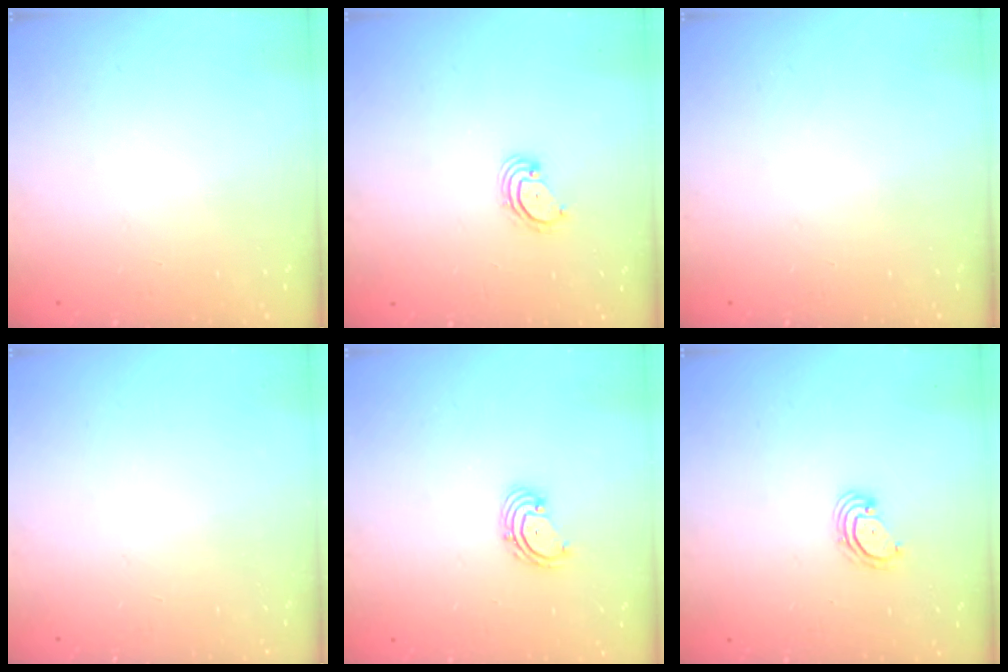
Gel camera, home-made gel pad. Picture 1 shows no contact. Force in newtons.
{"total": 3.0, "press": 3.0, "slide": 0.3}
{"total": 0.0}
{"total": 0.0}
{"total": 2.6, "press": 2.5, "slide": 0.6}
{"total": 2.8, "press": 2.8, "slide": 0.2}